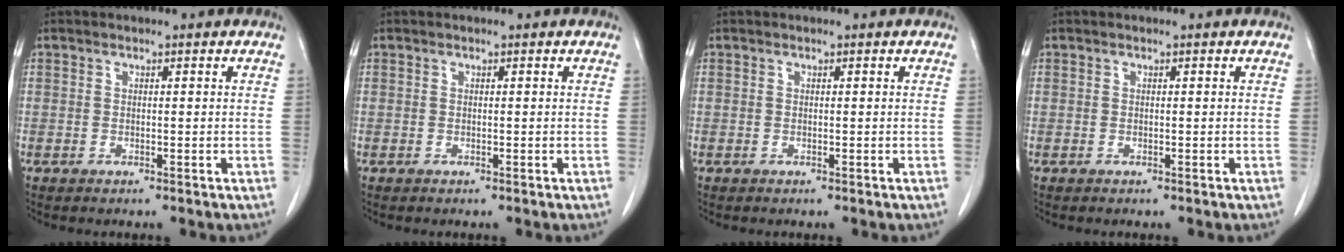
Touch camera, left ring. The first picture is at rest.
{"total": 0.0}
{"total": 0.0}
{"total": 0.0}